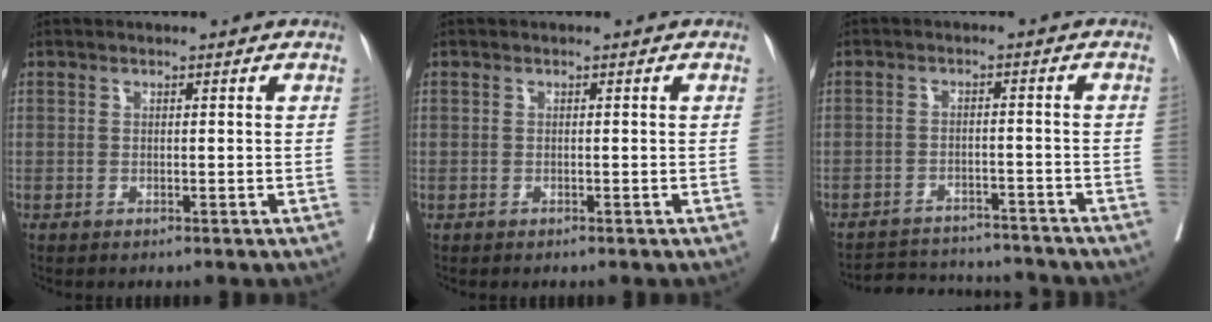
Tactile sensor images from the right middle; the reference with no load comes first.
{"total": 0.0}
{"total": 11.9, "force": [-11.4, 2.7, 2.4], "torque": [-0.042, 0.010, -0.151]}